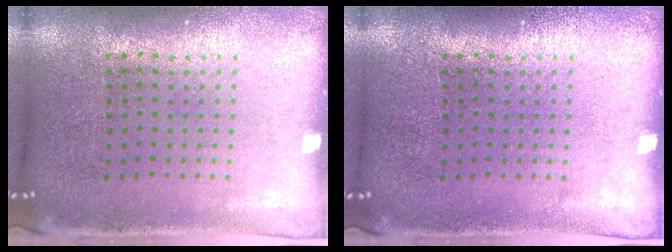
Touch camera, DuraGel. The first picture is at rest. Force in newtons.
{"total": 0.0}